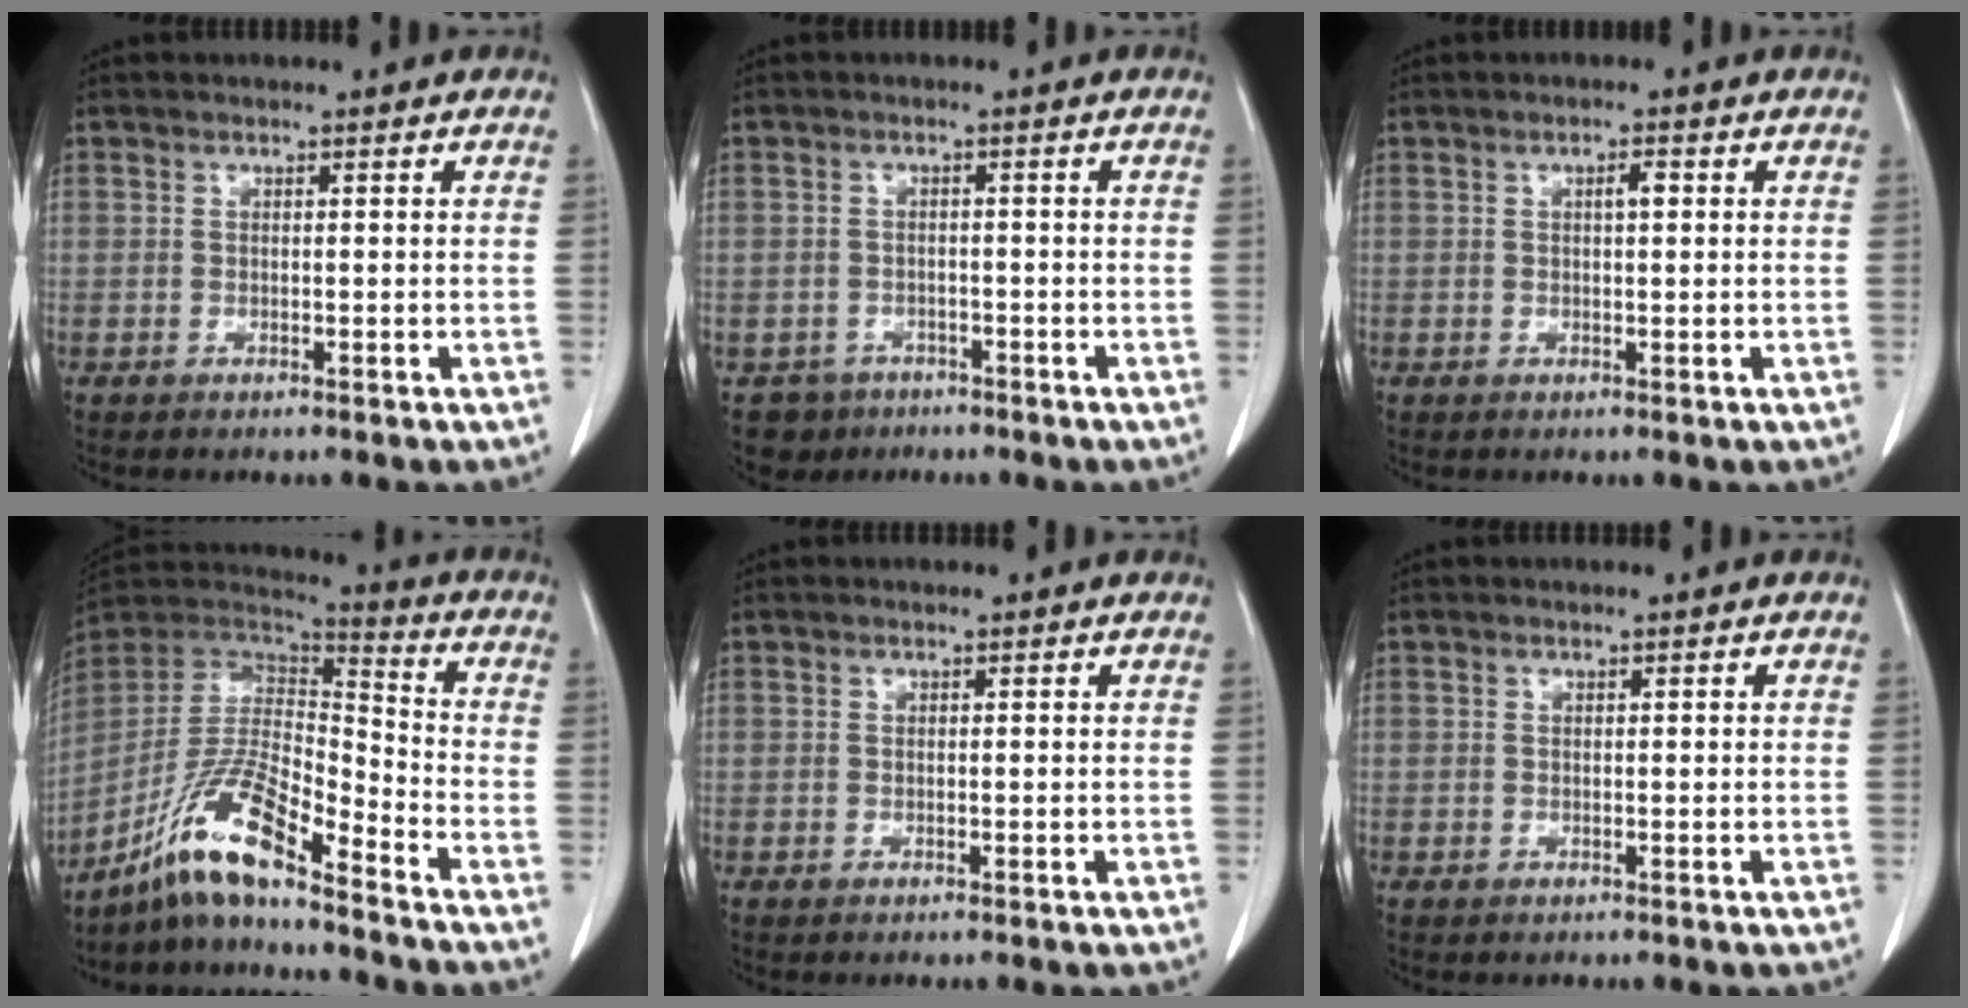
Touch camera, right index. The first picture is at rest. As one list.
[{"total": 3.6, "force": [-2.3, 2.8, -0.3], "torque": [0.005, 0.008, -0.035]}, {"total": 1.5, "force": [0.4, 0.4, 1.4], "torque": [-0.022, 0.004, 0.006]}, {"total": 13.2, "force": [-9.7, 1.3, 8.9], "torque": [-0.177, 0.010, -0.181]}, {"total": 0.0}, {"total": 0.0}]